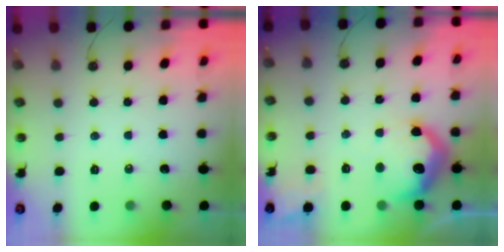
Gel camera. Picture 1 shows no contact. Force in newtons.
{"total": 15.0, "press": 15.0, "slide": 1.2}